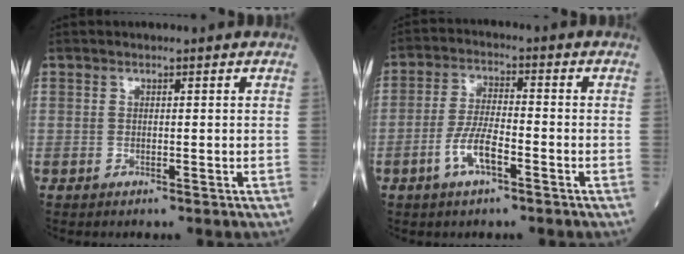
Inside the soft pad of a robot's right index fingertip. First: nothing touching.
{"total": 6.2, "force": [-2.9, 1.5, 5.3], "torque": [-0.107, 0.001, -0.057]}